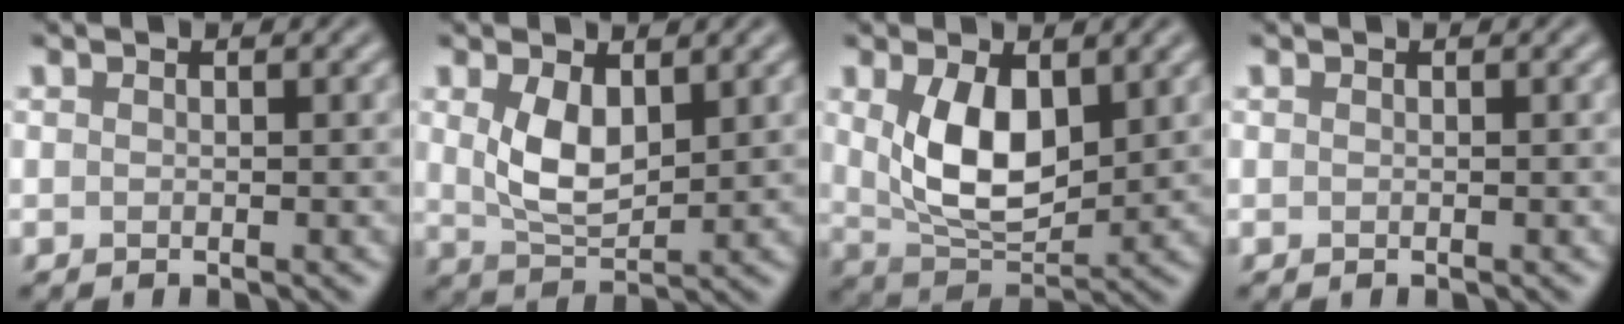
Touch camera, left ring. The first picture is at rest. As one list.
[{"total": 4.3, "force": [1.2, 2.3, 3.4], "torque": [-0.080, -0.005, 0.030]}, {"total": 6.8, "force": [1.5, 3.7, 5.4], "torque": [-0.111, -0.008, 0.038]}, {"total": 0.0}]